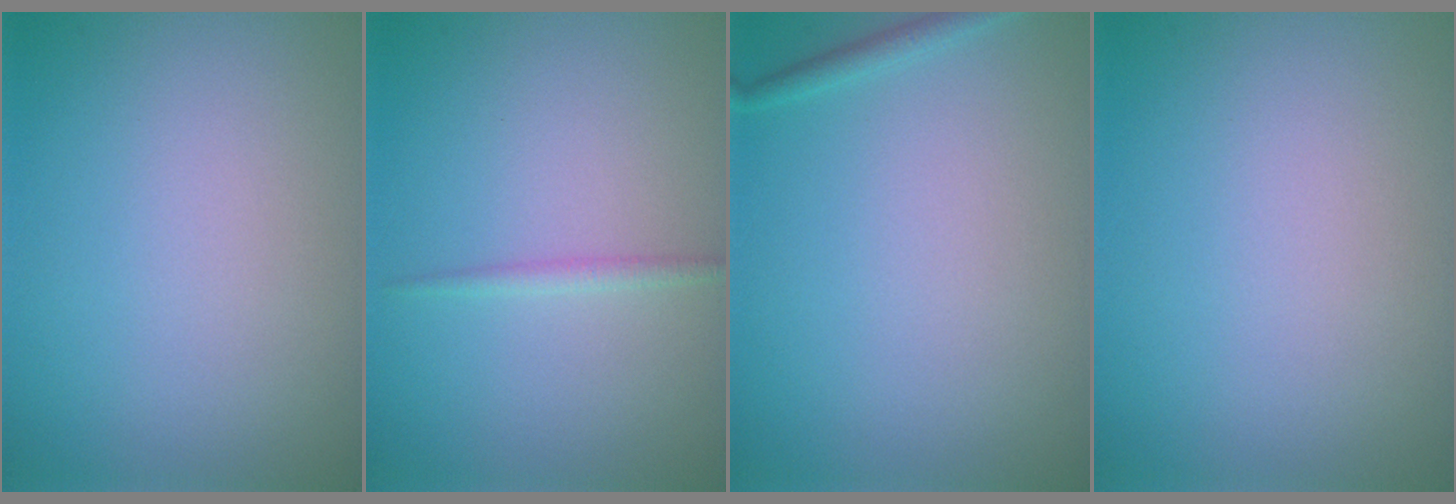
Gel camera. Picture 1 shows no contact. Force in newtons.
{"total": 0.9, "press": 0.9, "slide": 0.1}
{"total": 1.0, "press": 1.0, "slide": 0.0}
{"total": 0.0}